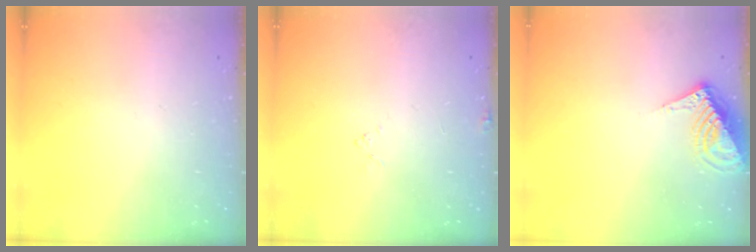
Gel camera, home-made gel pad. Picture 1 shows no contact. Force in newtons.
{"total": 3.6, "press": 3.5, "slide": 0.4}
{"total": 8.5, "press": 8.5, "slide": 0.5}